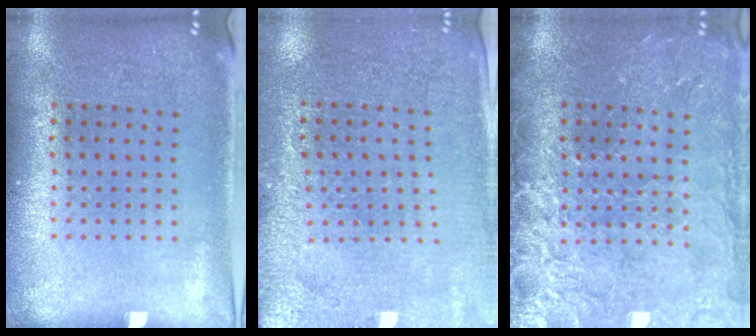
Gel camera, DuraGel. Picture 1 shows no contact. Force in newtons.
{"total": 2.8, "press": 2.8, "slide": 0.5}
{"total": 3.8, "press": 3.4, "slide": 1.7}